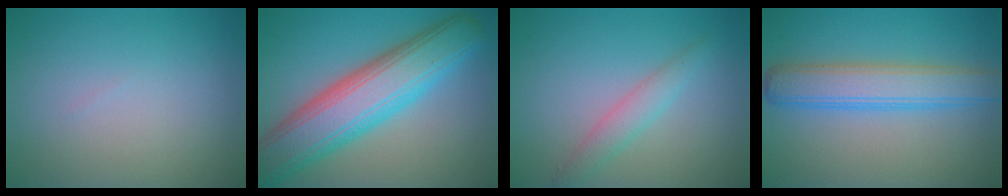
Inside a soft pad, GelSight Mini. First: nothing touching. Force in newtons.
{"total": 10.0, "press": 10.0, "slide": 0.2}
{"total": 2.2, "press": 2.2, "slide": 0.1}
{"total": 5.2, "press": 5.2, "slide": 0.1}